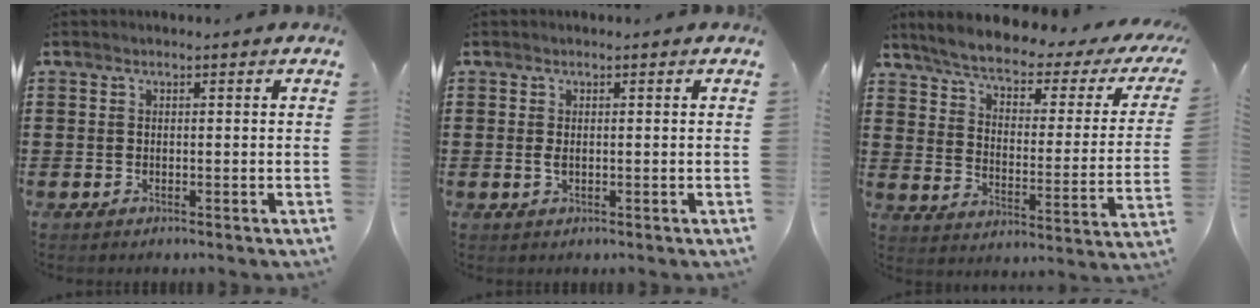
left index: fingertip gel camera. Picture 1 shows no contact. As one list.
[{"total": 1.0, "force": [-0.1, 0.4, 0.9], "torque": [-0.027, -0.001, -0.004]}, {"total": 4.4, "force": [3.2, 0.8, 3.0], "torque": [-0.076, -0.029, 0.047]}]